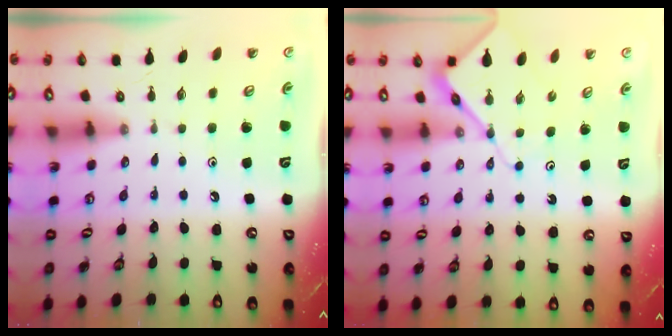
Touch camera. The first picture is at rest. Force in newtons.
{"total": 7.7, "press": 7.7, "slide": 0.8}